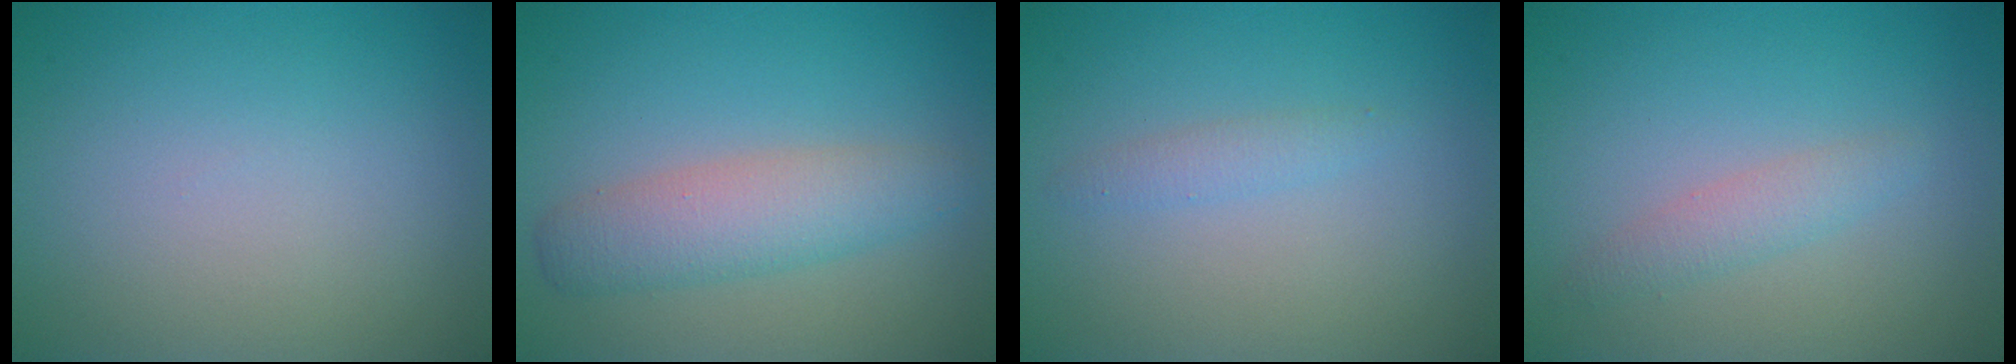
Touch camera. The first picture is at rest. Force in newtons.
{"total": 4.1, "press": 4.1, "slide": 0.0}
{"total": 1.2, "press": 1.2, "slide": 0.0}
{"total": 1.7, "press": 1.7, "slide": 0.1}